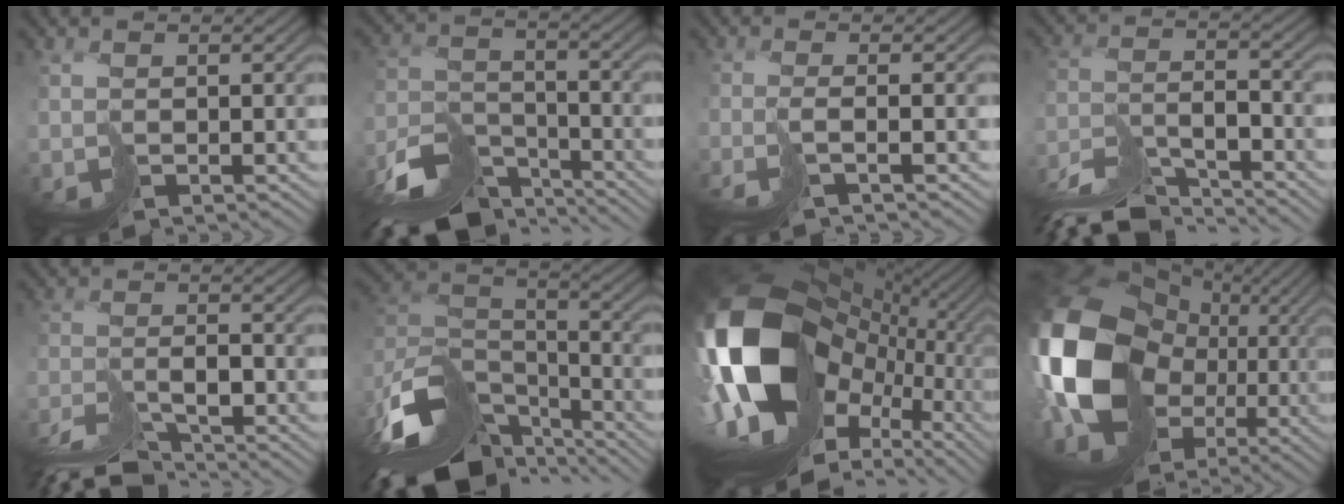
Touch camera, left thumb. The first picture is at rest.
{"total": 11.9, "force": [-10.2, 4.0, 4.7], "torque": [-0.100, -0.016, -0.169]}
{"total": 1.8, "force": [-0.8, -1.3, 0.9], "torque": [0.004, 0.007, -0.028]}
{"total": 9.9, "force": [-9.2, 1.5, 3.4], "torque": [-0.066, 0.000, -0.169]}
{"total": 6.9, "force": [-6.4, 0.8, 2.5], "torque": [-0.039, 0.000, -0.119]}
{"total": 15.9, "force": [-11.4, 6.8, 8.8], "torque": [-0.229, -0.028, -0.173]}
{"total": 21.6, "force": [-0.2, 15.0, 15.6], "torque": [-0.314, -0.036, 0.005]}
{"total": 20.9, "force": [0.4, 16.9, 12.4], "torque": [-0.328, -0.029, 0.030]}